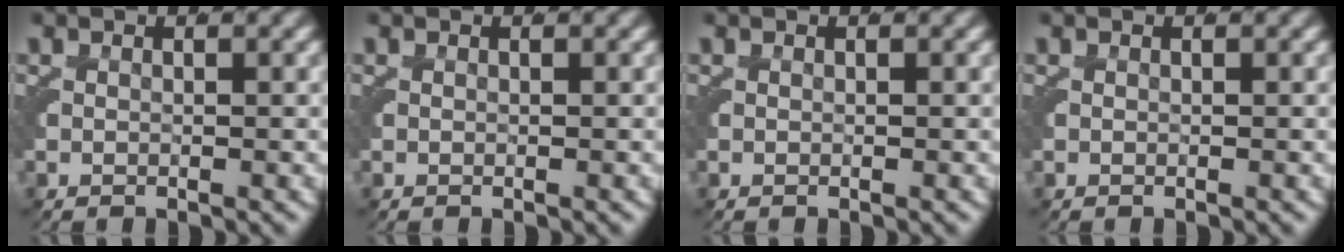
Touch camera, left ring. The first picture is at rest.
{"total": 0.0}
{"total": 0.0}
{"total": 0.0}